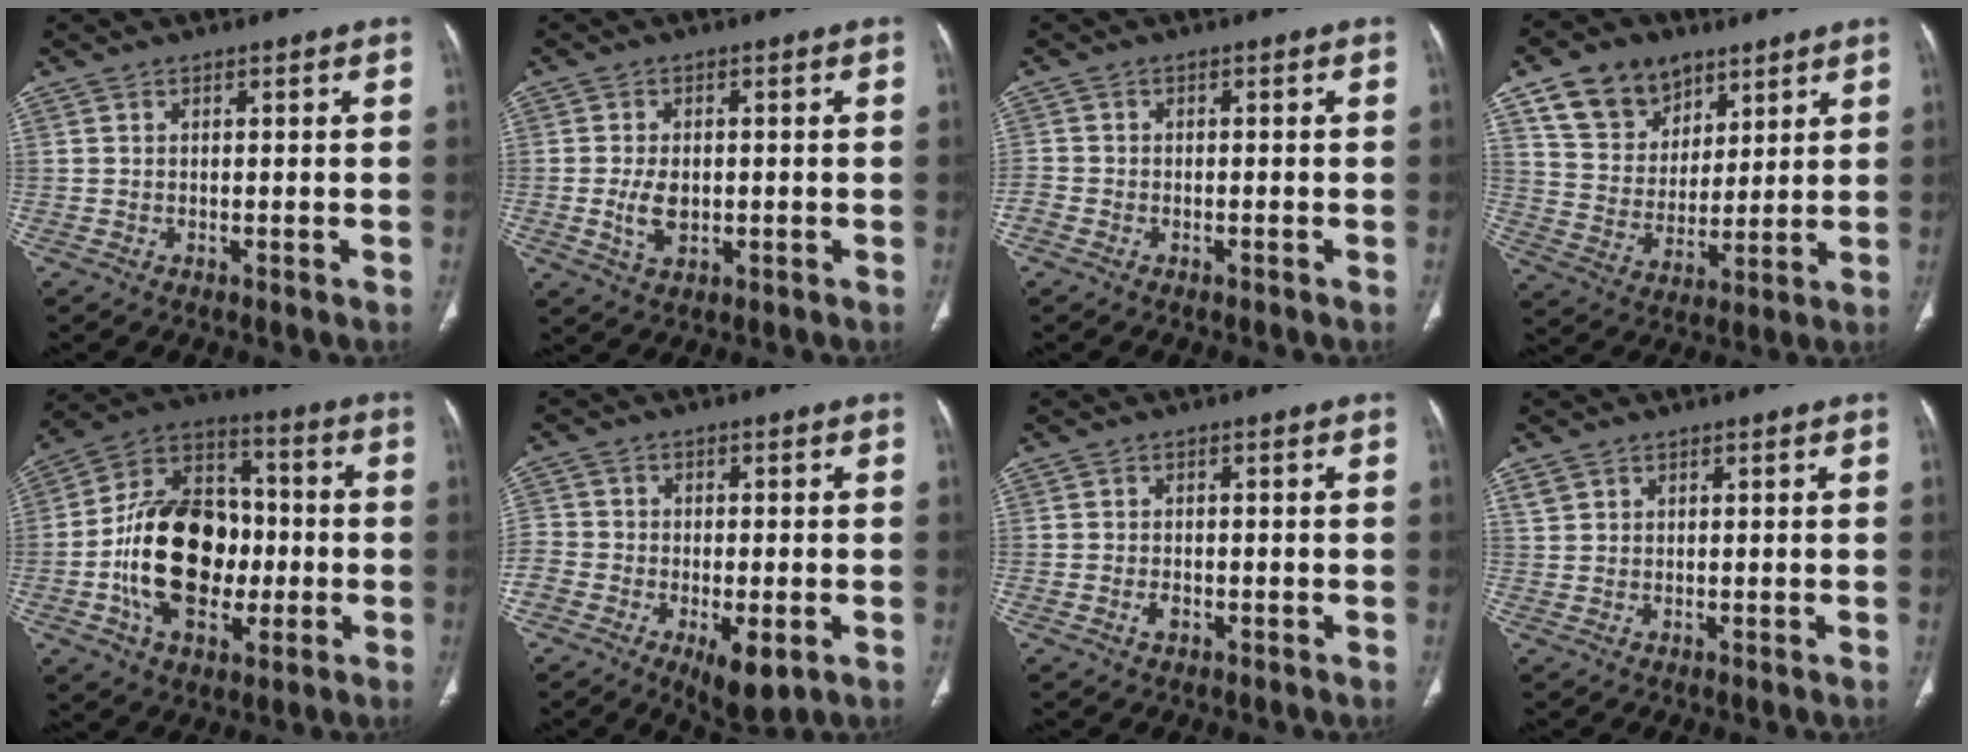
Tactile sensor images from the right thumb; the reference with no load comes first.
{"total": 5.0, "force": [-0.7, 3.1, 3.8], "torque": [-0.070, -0.002, -0.006]}
{"total": 2.3, "force": [-1.7, 1.3, 0.7], "torque": [-0.019, 0.010, -0.033]}
{"total": 13.8, "force": [8.3, 9.7, 5.3], "torque": [-0.061, -0.030, 0.154]}
{"total": 21.9, "force": [-3.2, 14.6, 15.9], "torque": [-0.239, 0.031, -0.048]}
{"total": 11.8, "force": [-5.2, 7.1, 7.9], "torque": [-0.124, 0.004, -0.090]}
{"total": 1.7, "force": [-0.8, 1.1, 1.1], "torque": [-0.018, 0.006, -0.012]}
{"total": 1.6, "force": [0.9, 1.2, 0.4], "torque": [-0.003, 0.002, 0.019]}